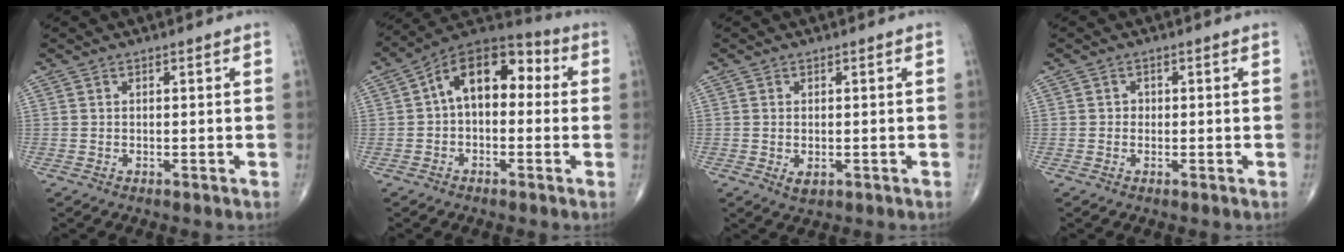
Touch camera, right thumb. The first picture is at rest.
{"total": 13.3, "force": [1.4, 8.1, 10.5], "torque": [-0.134, 0.045, 0.004]}
{"total": 2.1, "force": [-0.5, 1.3, 1.6], "torque": [-0.026, -0.004, -0.004]}
{"total": 1.0, "force": [-0.1, 0.9, 0.3], "torque": [0.005, 0.004, -0.003]}